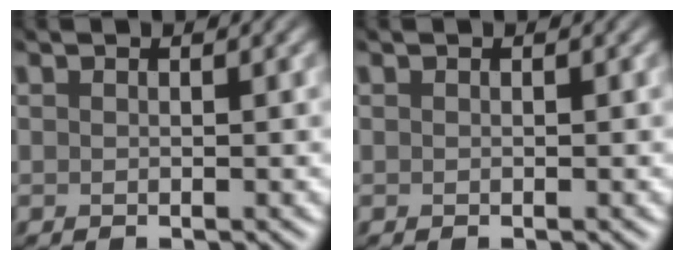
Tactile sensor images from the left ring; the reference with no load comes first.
{"total": 0.0}